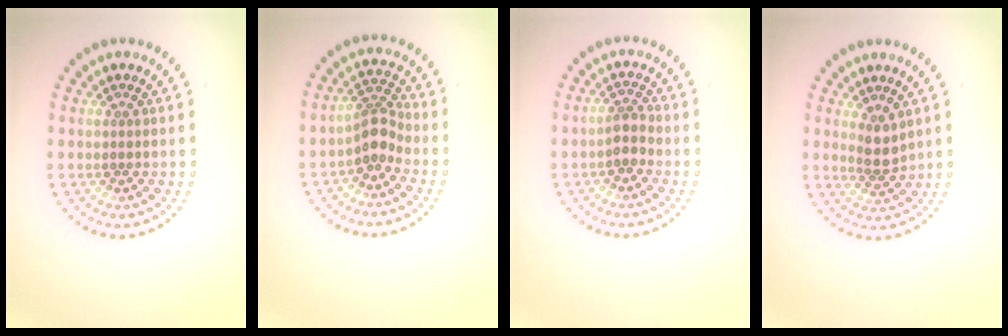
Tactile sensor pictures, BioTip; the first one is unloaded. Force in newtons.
{"total": 2.8, "press": 2.2, "slide": 1.8}
{"total": 1.8, "press": 1.5, "slide": 1.0}
{"total": 2.1, "press": 1.7, "slide": 1.2}